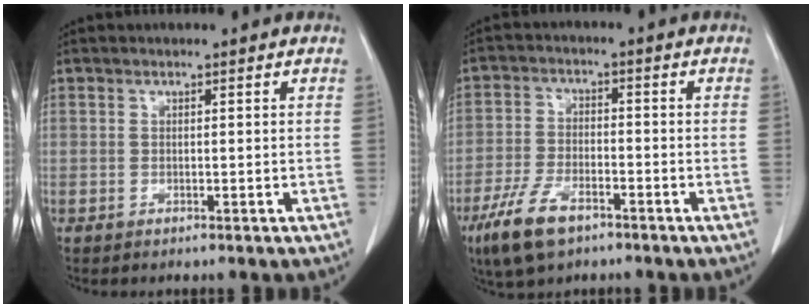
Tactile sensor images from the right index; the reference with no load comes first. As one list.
[{"total": 9.0, "force": [-5.6, 3.6, 6.1], "torque": [-0.133, -0.010, -0.102]}]